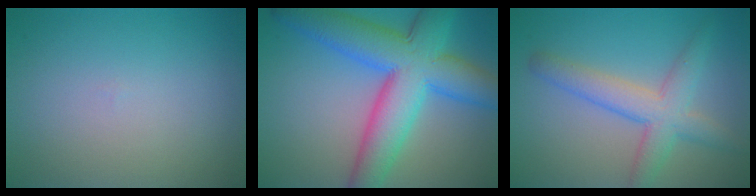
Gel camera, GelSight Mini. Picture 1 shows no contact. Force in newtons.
{"total": 10.8, "press": 10.8, "slide": 0.3}
{"total": 4.6, "press": 4.6, "slide": 0.1}